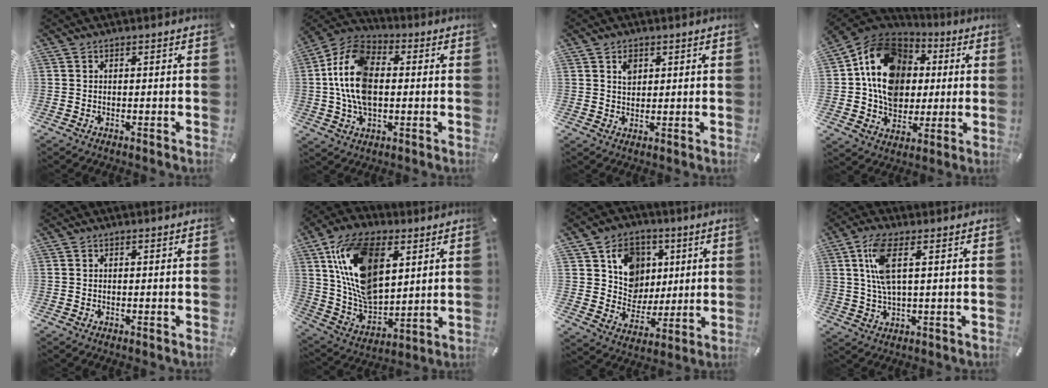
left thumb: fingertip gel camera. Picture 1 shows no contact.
{"total": 14.3, "force": [-0.1, 9.5, 10.7], "torque": [-0.250, 0.007, -0.004]}
{"total": 2.8, "force": [1.5, 2.2, 1.0], "torque": [-0.007, -0.004, 0.024]}
{"total": 16.5, "force": [1.6, 14.0, 8.5], "torque": [-0.153, 0.002, 0.033]}
{"total": 0.0}
{"total": 20.4, "force": [7.6, 12.9, 13.9], "torque": [-0.316, -0.019, 0.136]}
{"total": 12.7, "force": [3.8, 11.5, 4.0], "torque": [-0.060, -0.017, 0.077]}
{"total": 8.7, "force": [2.6, 3.1, 7.8], "torque": [-0.170, 0.000, 0.042]}